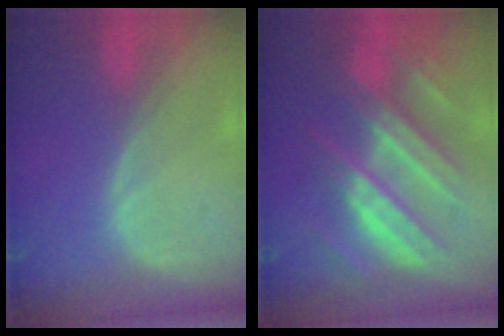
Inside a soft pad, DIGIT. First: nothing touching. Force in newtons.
{"total": 10.8, "press": 10.7, "slide": 1.1}